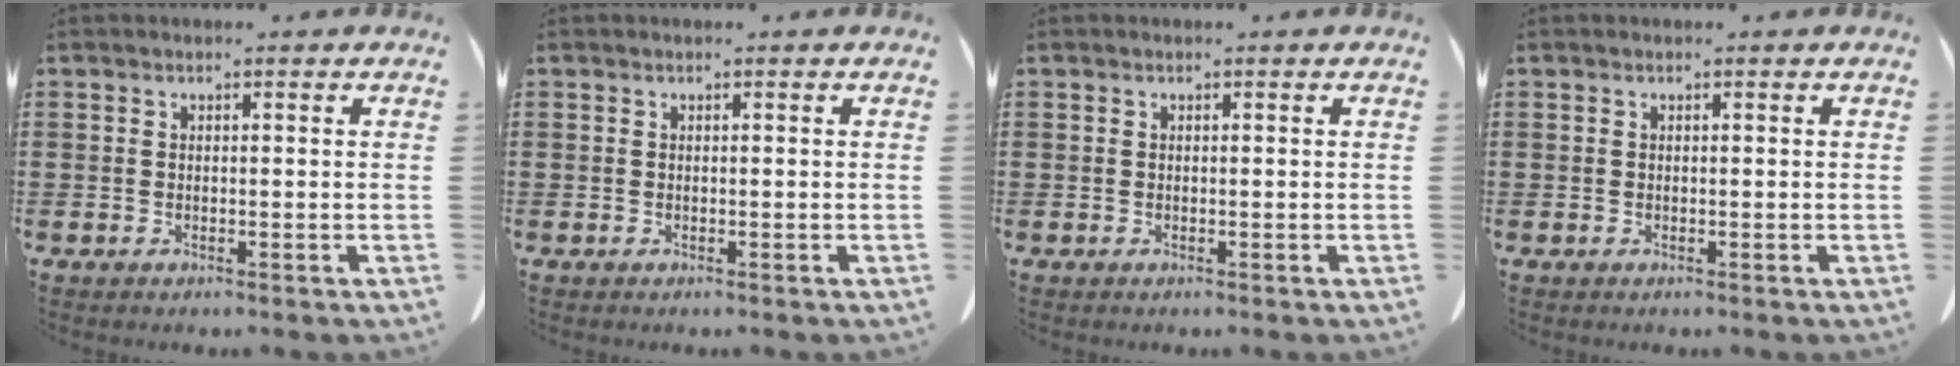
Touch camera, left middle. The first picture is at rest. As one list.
[{"total": 0.0}, {"total": 0.0}, {"total": 0.0}]